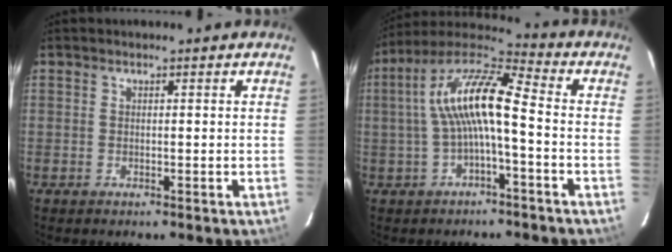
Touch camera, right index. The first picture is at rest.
{"total": 12.0, "force": [-0.9, 2.8, 11.6], "torque": [-0.230, 0.024, -0.023]}